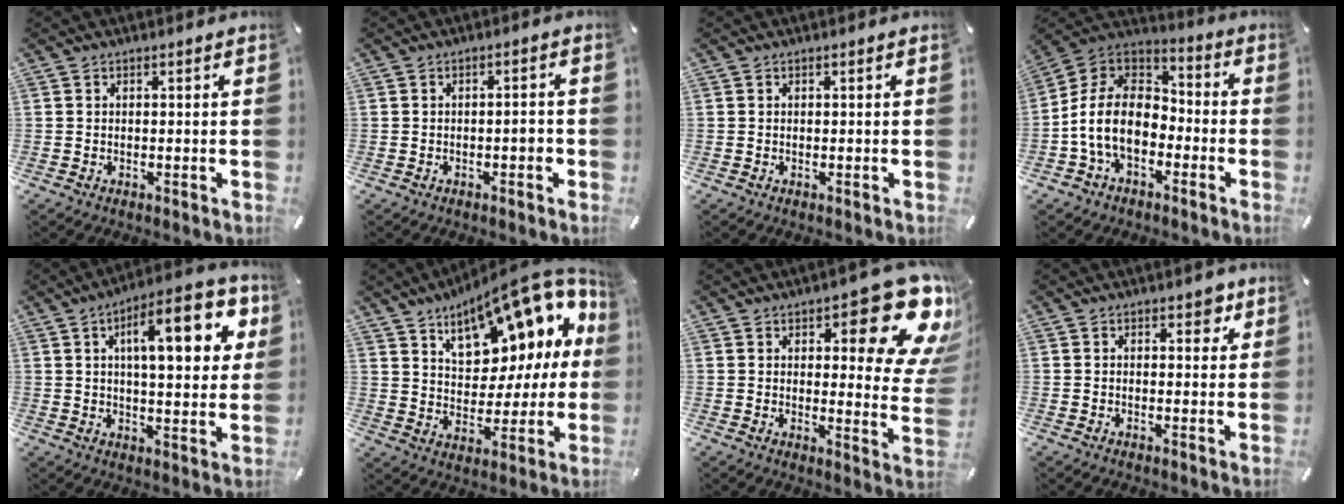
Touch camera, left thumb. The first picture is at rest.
{"total": 3.0, "force": [-1.0, 1.1, 2.6], "torque": [-0.044, 0.008, -0.018]}
{"total": 0.0}
{"total": 13.5, "force": [-4.6, 9.5, 8.4], "torque": [-0.194, 0.023, -0.091]}
{"total": 17.7, "force": [6.2, 6.3, 15.3], "torque": [-0.220, -0.012, 0.090]}
{"total": 19.1, "force": [11.7, 9.7, 11.6], "torque": [-0.172, -0.083, 0.195]}
{"total": 19.3, "force": [10.2, 7.4, 14.6], "torque": [-0.173, -0.081, 0.163]}
{"total": 3.3, "force": [1.6, 1.9, 2.2], "torque": [-0.016, -0.005, 0.019]}